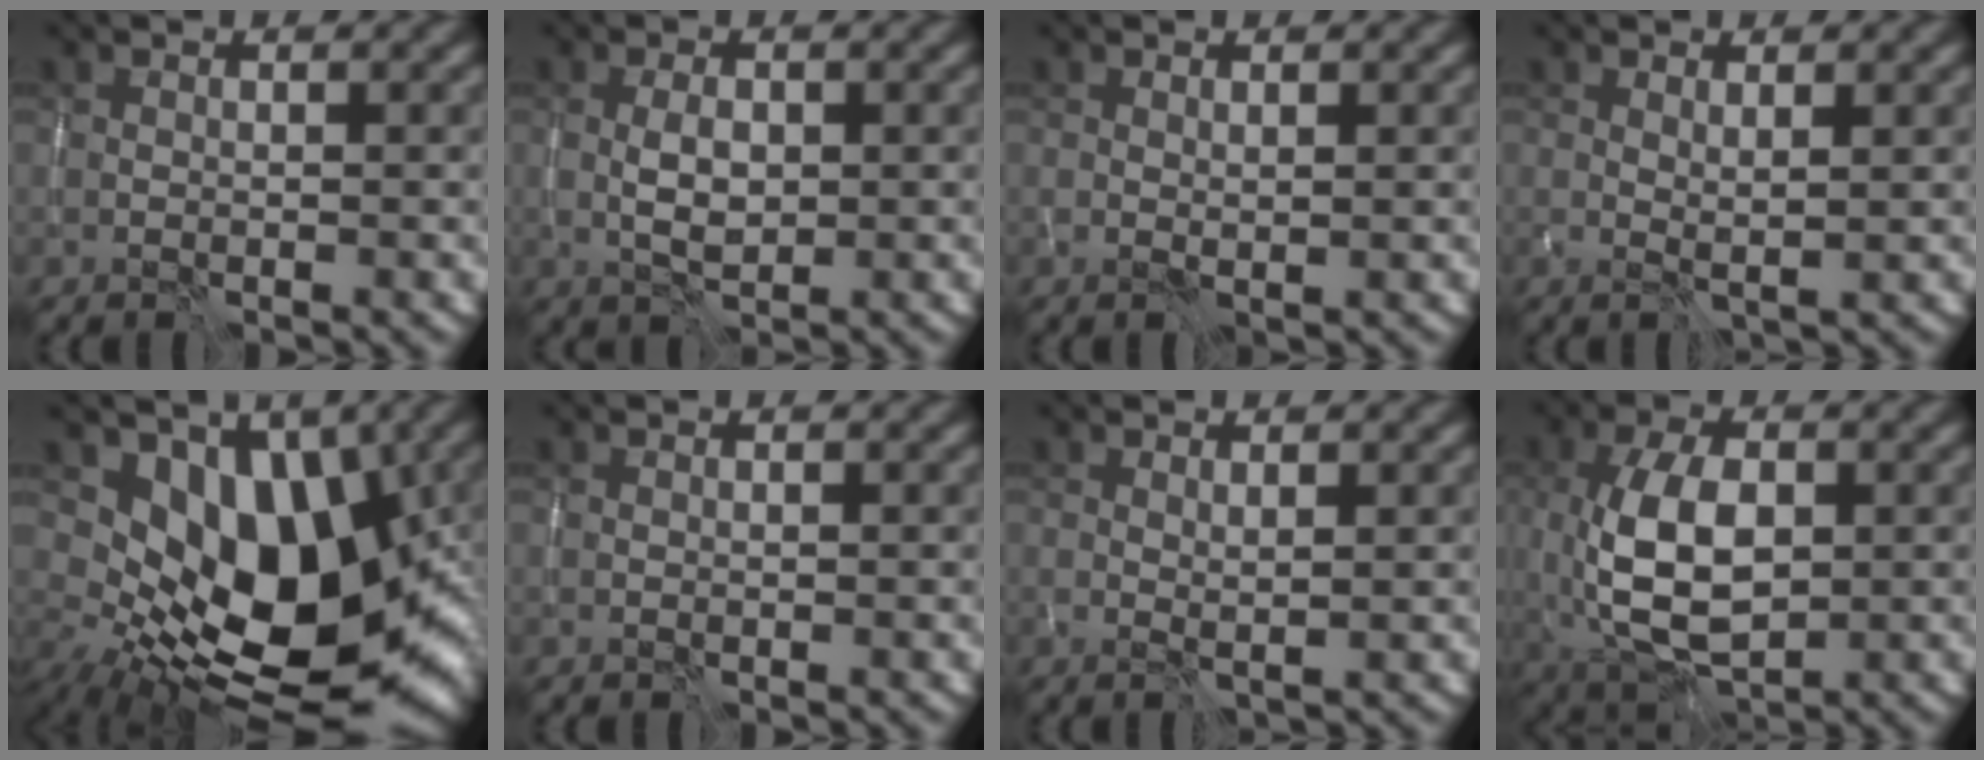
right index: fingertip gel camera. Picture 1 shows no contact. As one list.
[{"total": 2.2, "force": [-0.2, 1.2, 1.8], "torque": [-0.037, -0.001, -0.002]}, {"total": 0.5, "force": [0.3, 0.0, 0.4], "torque": [-0.006, -0.004, 0.005]}, {"total": 1.1, "force": [0.4, 0.1, 1.0], "torque": [-0.016, -0.006, 0.009]}, {"total": 13.9, "force": [1.0, 8.6, 10.9], "torque": [-0.148, -0.023, 0.024]}, {"total": 0.0}, {"total": 0.8, "force": [0.4, 0.1, 0.7], "torque": [-0.012, -0.004, 0.007]}, {"total": 7.4, "force": [-0.3, 3.9, 6.2], "torque": [-0.133, -0.001, -0.003]}]